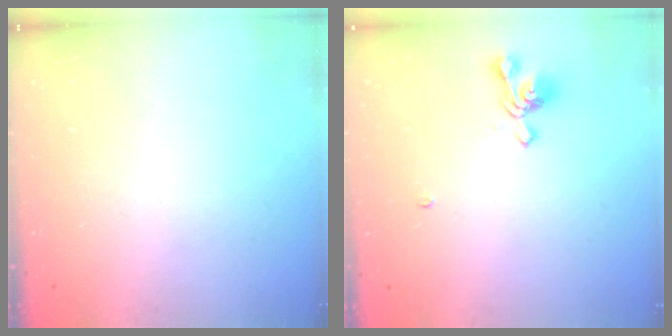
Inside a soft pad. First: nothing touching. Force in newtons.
{"total": 1.5, "press": 1.1, "slide": 1.0}